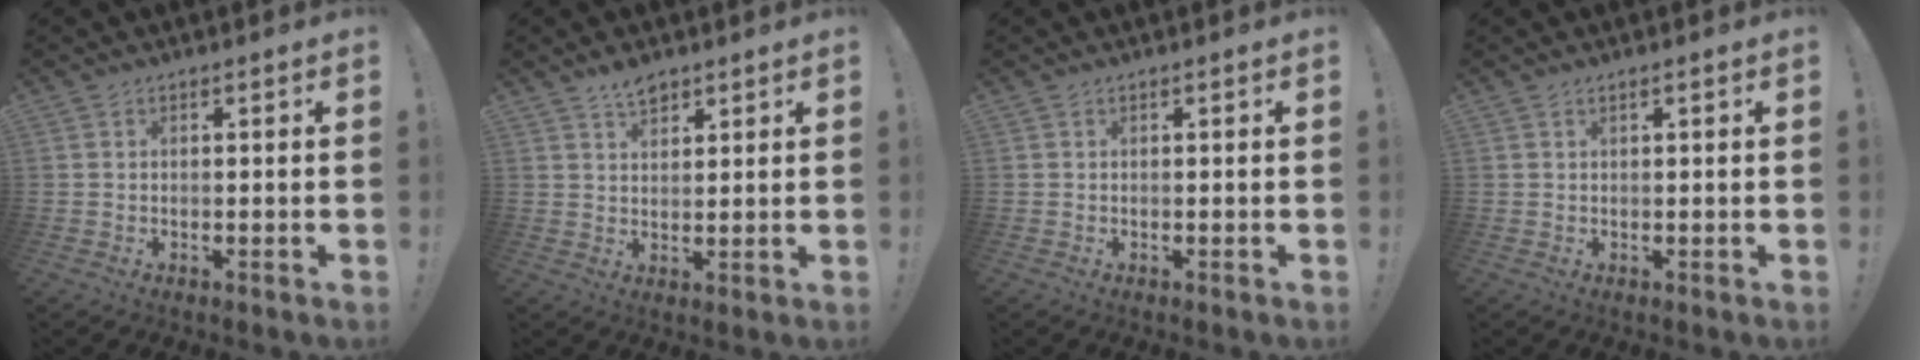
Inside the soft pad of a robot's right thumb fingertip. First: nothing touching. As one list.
[{"total": 4.9, "force": [3.7, 2.3, 2.1], "torque": [-0.030, -0.020, 0.067]}, {"total": 0.0}, {"total": 0.9, "force": [0.5, -0.1, 0.7], "torque": [-0.016, 0.000, 0.009]}]